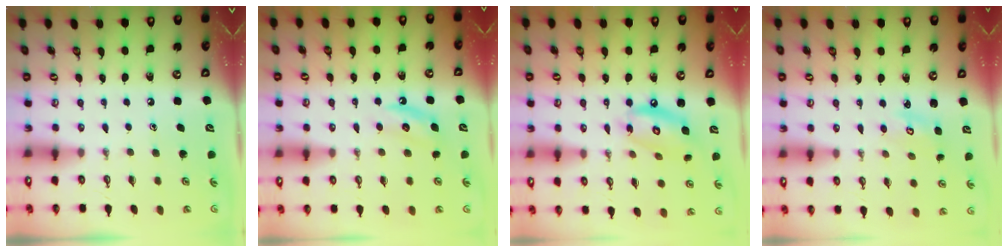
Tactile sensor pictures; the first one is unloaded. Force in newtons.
{"total": 5.1, "press": 5.0, "slide": 0.9}
{"total": 11.5, "press": 11.5, "slide": 0.8}
{"total": 3.7, "press": 3.7, "slide": 0.4}